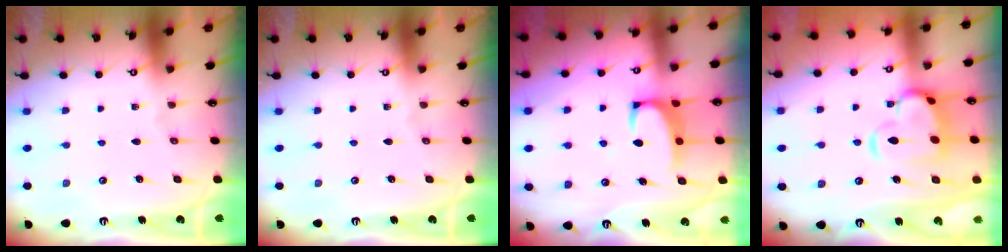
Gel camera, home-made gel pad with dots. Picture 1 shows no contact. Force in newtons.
{"total": 0.0}
{"total": 3.1, "press": 3.0, "slide": 0.8}
{"total": 7.8, "press": 7.7, "slide": 1.3}